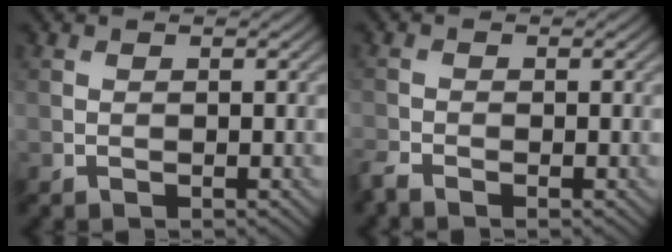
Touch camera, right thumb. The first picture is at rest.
{"total": 1.8, "force": [-1.6, 0.3, 0.7], "torque": [-0.022, -0.010, -0.042]}